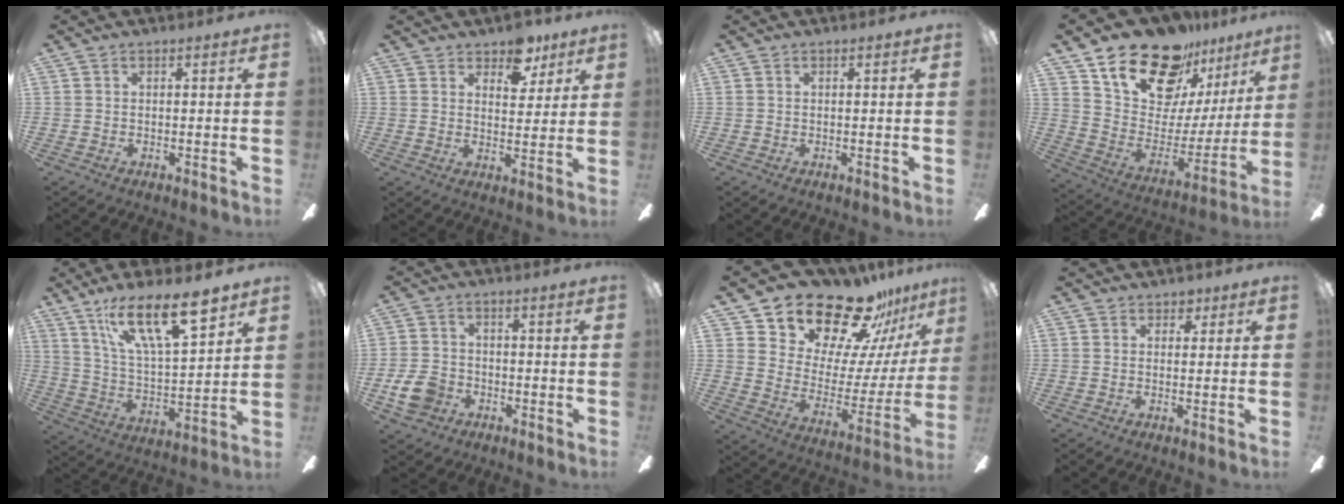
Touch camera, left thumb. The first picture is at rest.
{"total": 7.9, "force": [5.6, 4.5, 3.4], "torque": [-0.025, -0.024, 0.095]}
{"total": 0.0}
{"total": 21.1, "force": [16.2, 10.0, 9.1], "torque": [-0.170, -0.110, 0.294]}
{"total": 20.1, "force": [13.1, 6.7, 13.6], "torque": [-0.228, -0.069, 0.220]}
{"total": 7.6, "force": [-3.1, 5.7, 3.9], "torque": [-0.101, 0.016, -0.059]}
{"total": 21.4, "force": [18.5, 8.7, 6.5], "torque": [-0.109, -0.142, 0.332]}
{"total": 1.9, "force": [1.2, 1.4, 0.5], "torque": [0.005, -0.002, 0.018]}